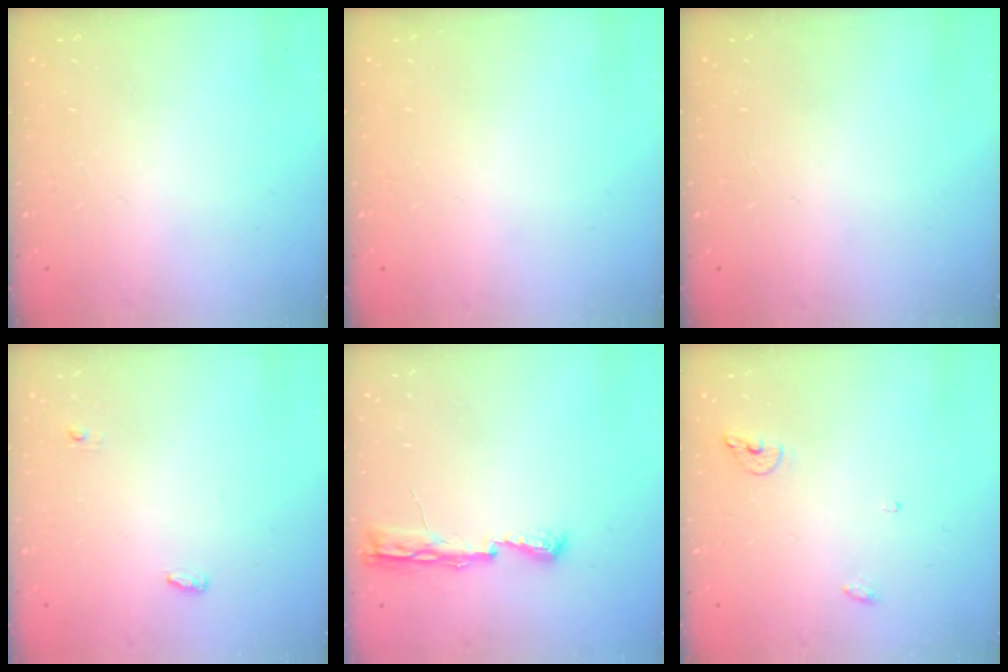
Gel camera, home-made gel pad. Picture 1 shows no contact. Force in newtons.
{"total": 0.0}
{"total": 0.0}
{"total": 3.5, "press": 3.4, "slide": 1.0}
{"total": 7.1, "press": 7.1, "slide": 0.8}
{"total": 5.6, "press": 5.5, "slide": 1.0}